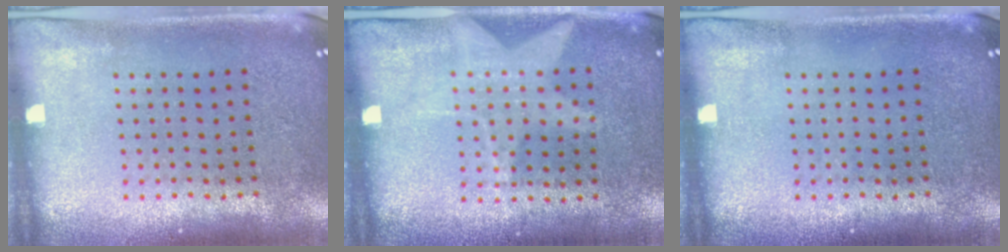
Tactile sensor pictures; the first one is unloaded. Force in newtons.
{"total": 1.3, "press": 0.9, "slide": 0.9}
{"total": 0.0}